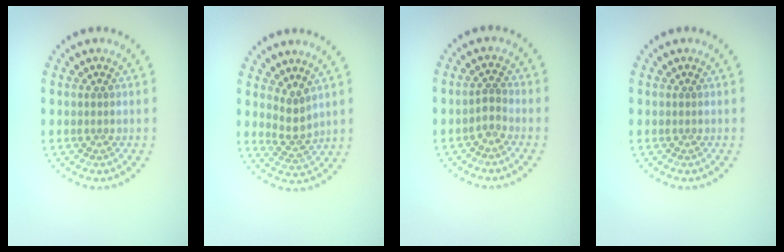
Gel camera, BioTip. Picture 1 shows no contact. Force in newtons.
{"total": 2.0, "press": 1.4, "slide": 1.4}
{"total": 1.3, "press": 0.9, "slide": 0.9}
{"total": 0.0}